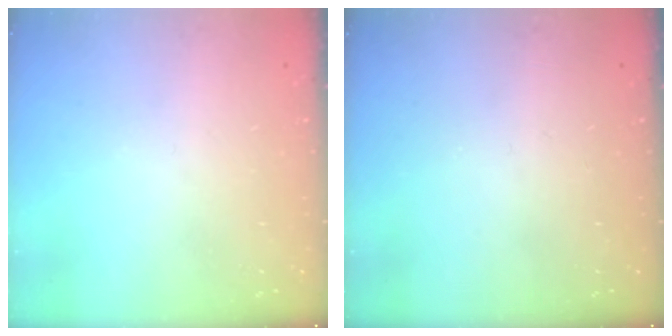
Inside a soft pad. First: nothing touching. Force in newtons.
{"total": 0.0}